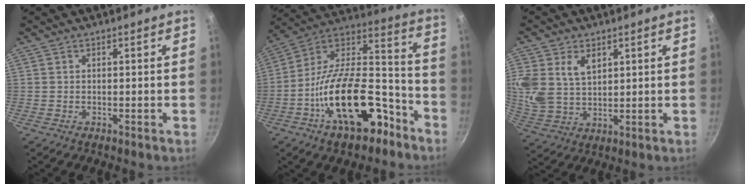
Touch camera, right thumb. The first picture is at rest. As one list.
[{"total": 24.4, "force": [-11.2, 12.2, 17.9], "torque": [-0.258, 0.089, -0.186]}, {"total": 12.6, "force": [4.7, 8.8, 7.7], "torque": [-0.167, -0.009, 0.101]}]